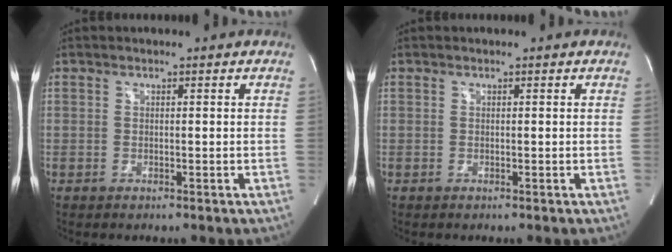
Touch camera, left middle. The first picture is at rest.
{"total": 0.0}